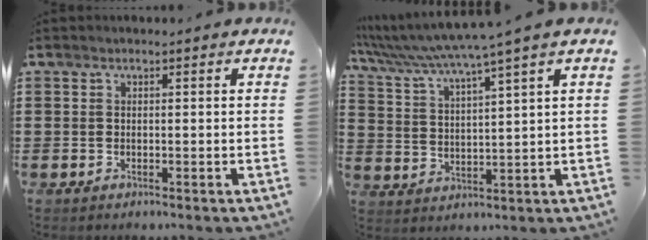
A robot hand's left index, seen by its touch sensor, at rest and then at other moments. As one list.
[{"total": 5.1, "force": [4.3, -1.3, 2.5], "torque": [-0.069, -0.038, 0.066]}]